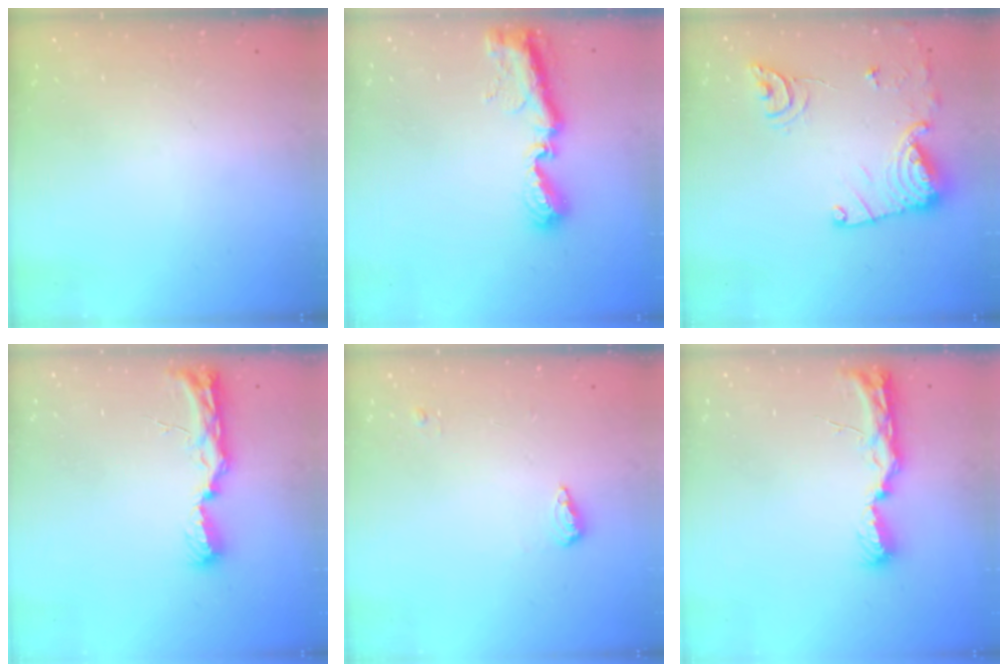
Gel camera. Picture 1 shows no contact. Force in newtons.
{"total": 9.9, "press": 9.9, "slide": 0.7}
{"total": 14.7, "press": 14.7, "slide": 0.7}
{"total": 10.5, "press": 9.6, "slide": 4.3}
{"total": 5.0, "press": 4.9, "slide": 1.1}
{"total": 10.7, "press": 9.7, "slide": 4.5}